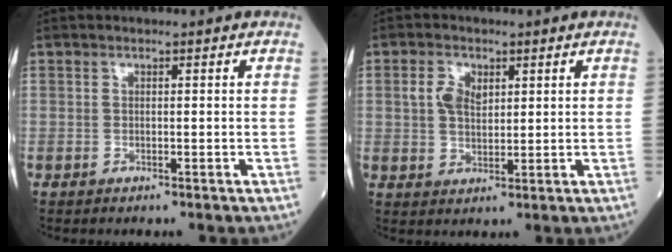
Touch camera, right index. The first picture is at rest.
{"total": 3.9, "force": [1.3, 2.4, 2.8], "torque": [-0.060, 0.008, 0.030]}